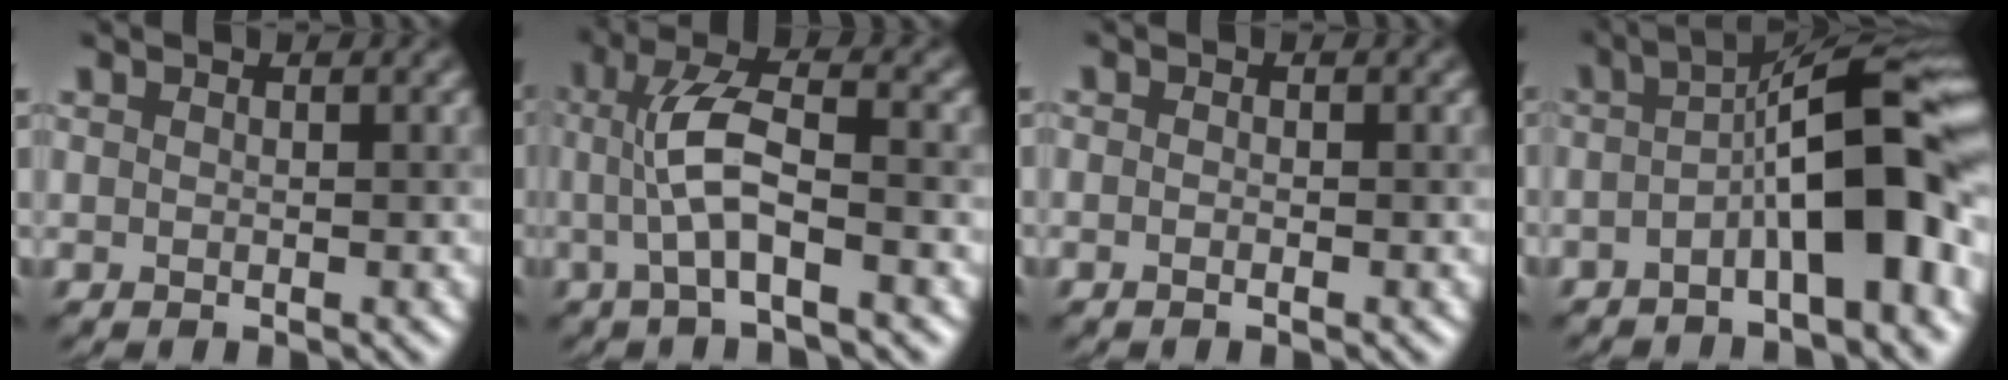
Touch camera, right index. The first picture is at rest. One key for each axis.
{"total": 5.1, "fx": -0.6, "fy": 1.0, "fz": 5.0, "tx": -0.102, "ty": 0.006, "tz": -0.014}
{"total": 0.7, "fx": -0.3, "fy": 0.3, "fz": 0.6, "tx": -0.006, "ty": -0.009, "tz": -0.007}
{"total": 11.3, "fx": -2.1, "fy": 2.6, "fz": 10.8, "tx": -0.153, "ty": 0.021, "tz": -0.047}